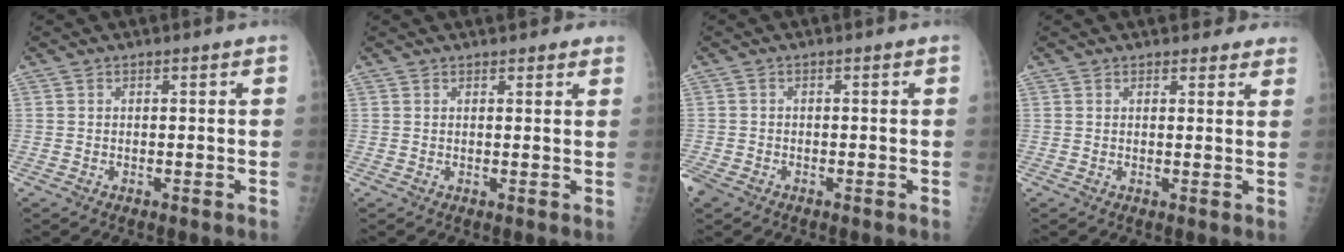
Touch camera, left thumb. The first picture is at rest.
{"total": 4.4, "force": [3.6, 1.5, 2.0], "torque": [-0.005, -0.001, 0.037]}
{"total": 3.2, "force": [-2.0, 2.1, 1.3], "torque": [-0.035, -0.002, -0.037]}
{"total": 4.6, "force": [4.1, 1.7, 1.0], "torque": [0.021, -0.015, 0.038]}